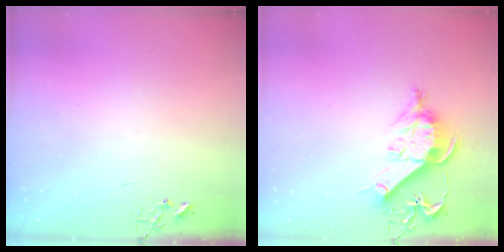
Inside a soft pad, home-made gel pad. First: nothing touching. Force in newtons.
{"total": 11.0, "press": 11.0, "slide": 1.3}